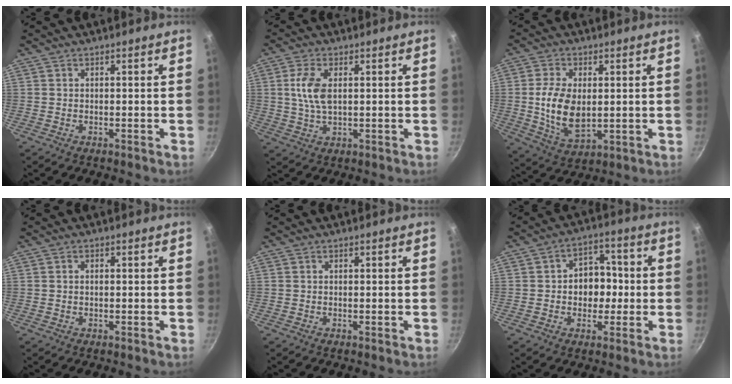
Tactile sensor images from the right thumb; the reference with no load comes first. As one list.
[{"total": 6.8, "force": [1.2, 3.4, 5.7], "torque": [-0.116, 0.002, 0.023]}, {"total": 11.4, "force": [0.6, 6.7, 9.3], "torque": [-0.171, -0.011, 0.019]}, {"total": 0.8, "force": [0.1, 0.6, 0.6], "torque": [-0.010, 0.004, 0.000]}, {"total": 0.0}, {"total": 8.8, "force": [-0.3, 6.9, 5.4], "torque": [-0.026, 0.016, -0.011]}]